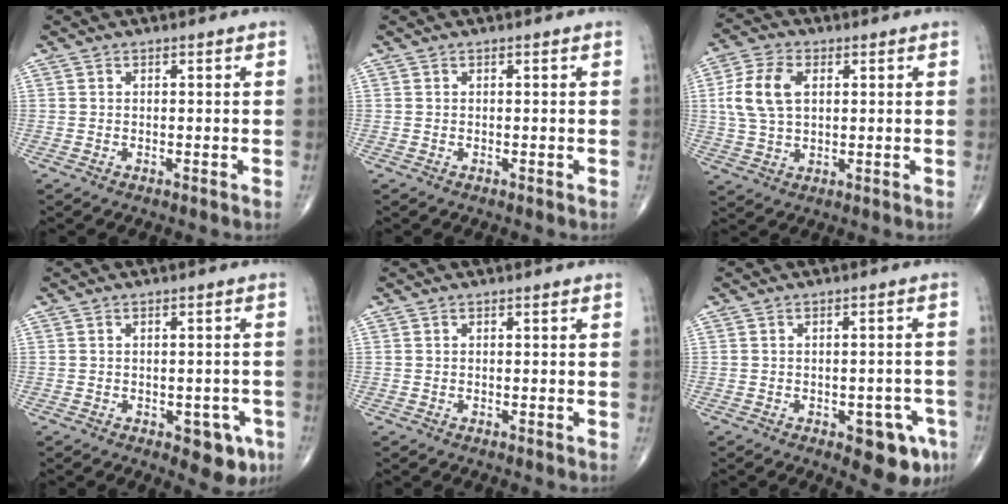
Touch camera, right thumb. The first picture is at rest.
{"total": 0.0}
{"total": 9.5, "force": [1.9, 5.9, 7.3], "torque": [-0.151, 0.006, 0.038]}
{"total": 6.3, "force": [-2.9, 3.3, 4.6], "torque": [-0.028, 0.009, -0.030]}
{"total": 0.0}
{"total": 8.4, "force": [-3.9, 3.7, 6.4], "torque": [-0.052, 0.015, -0.042]}